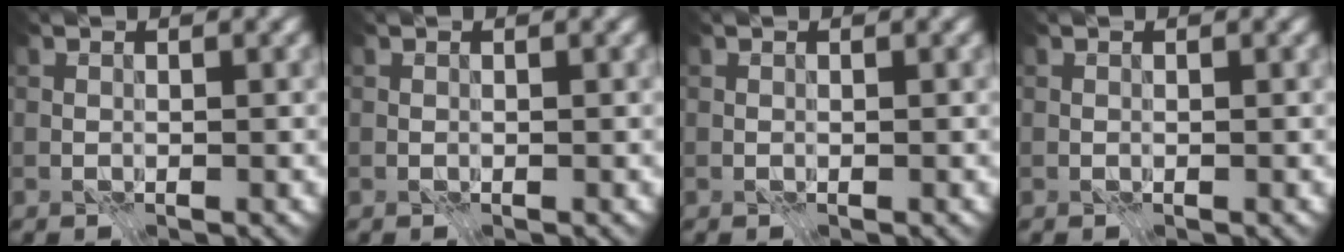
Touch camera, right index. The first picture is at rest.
{"total": 0.0}
{"total": 0.0}
{"total": 0.0}